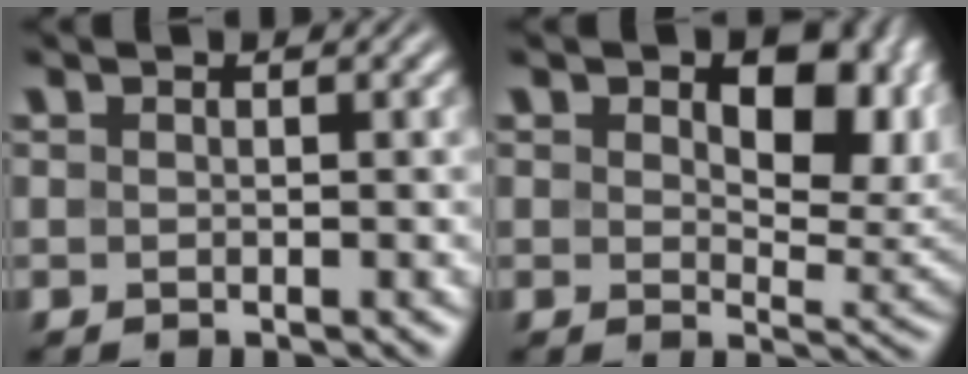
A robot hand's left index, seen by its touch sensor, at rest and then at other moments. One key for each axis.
{"total": 8.9, "fx": 2.5, "fy": 4.9, "fz": 7.0, "tx": -0.101, "ty": -0.009, "tz": 0.037}